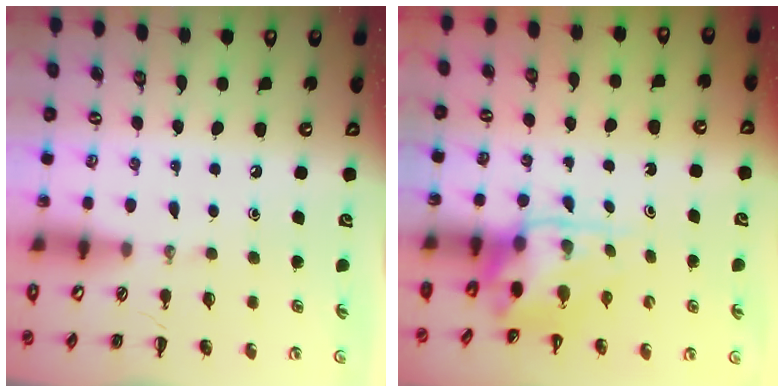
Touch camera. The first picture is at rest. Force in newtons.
{"total": 3.8, "press": 3.7, "slide": 0.7}